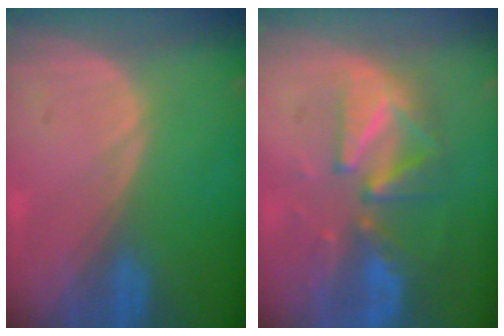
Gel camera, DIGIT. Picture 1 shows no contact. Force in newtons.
{"total": 9.7, "press": 8.6, "slide": 4.4}